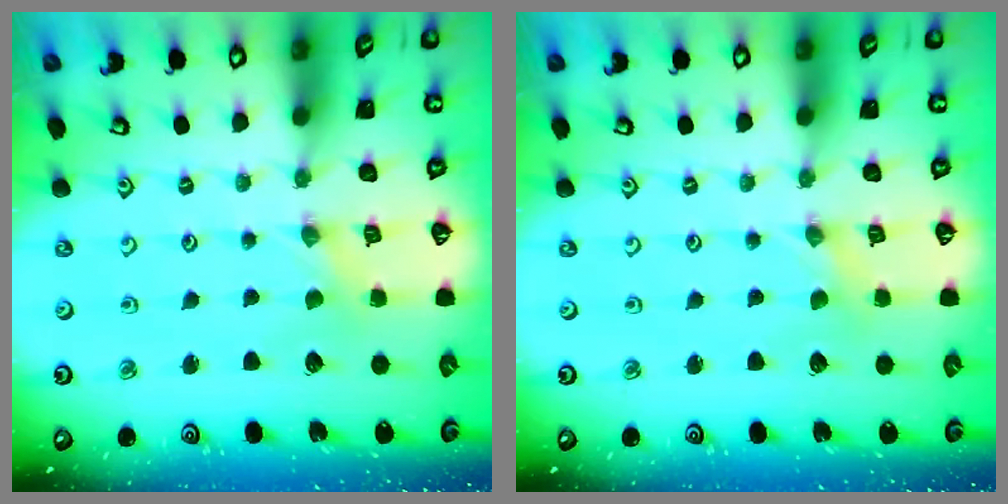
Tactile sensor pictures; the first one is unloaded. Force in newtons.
{"total": 0.0}